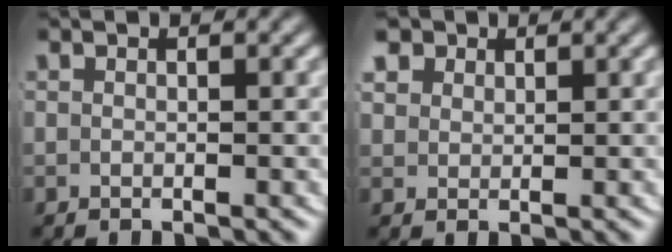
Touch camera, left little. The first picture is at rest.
{"total": 3.0, "force": [1.8, 2.2, 1.1], "torque": [-0.034, -0.006, 0.037]}